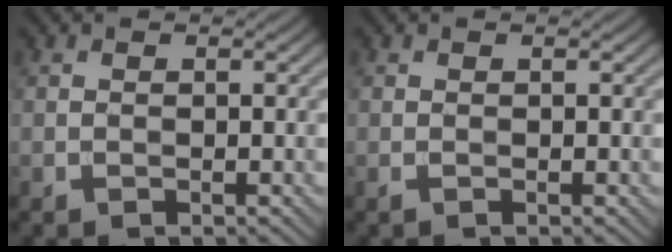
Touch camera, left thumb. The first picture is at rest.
{"total": 0.0}